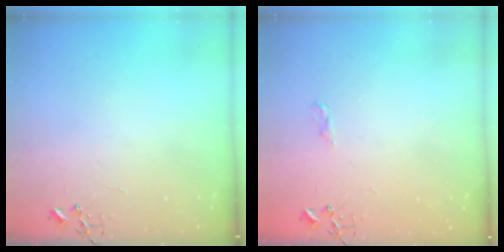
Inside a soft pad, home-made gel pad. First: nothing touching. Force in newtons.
{"total": 5.6, "press": 5.6, "slide": 0.6}